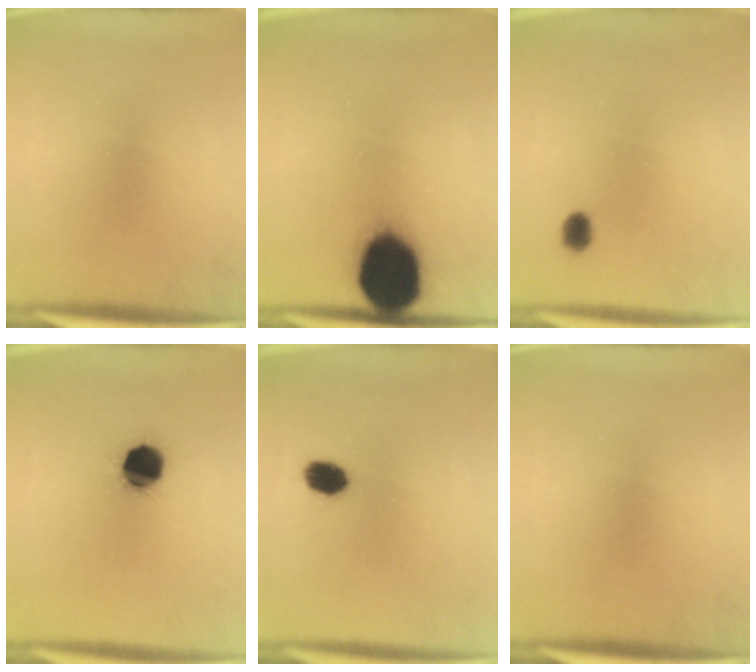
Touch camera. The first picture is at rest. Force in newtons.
{"total": 19.5}
{"total": 2.7}
{"total": 13.7}
{"total": 4.9}
{"total": 0.0}